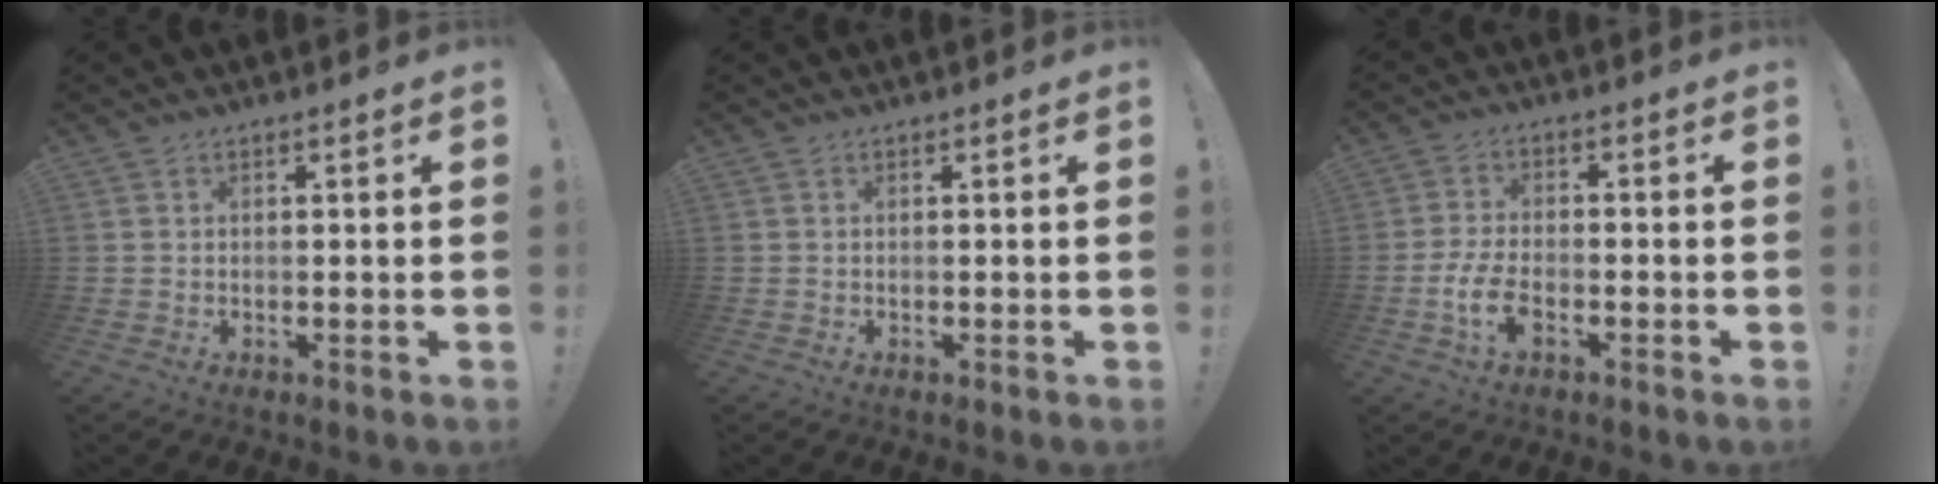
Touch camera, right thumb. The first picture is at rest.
{"total": 0.0}
{"total": 8.1, "force": [-3.5, 3.9, 6.1], "torque": [-0.138, 0.004, -0.059]}